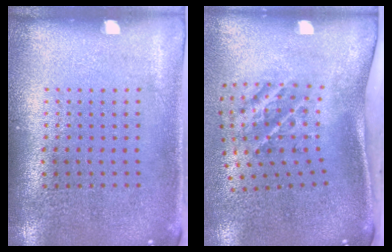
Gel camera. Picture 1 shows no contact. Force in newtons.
{"total": 2.3, "press": 1.3, "slide": 1.9}